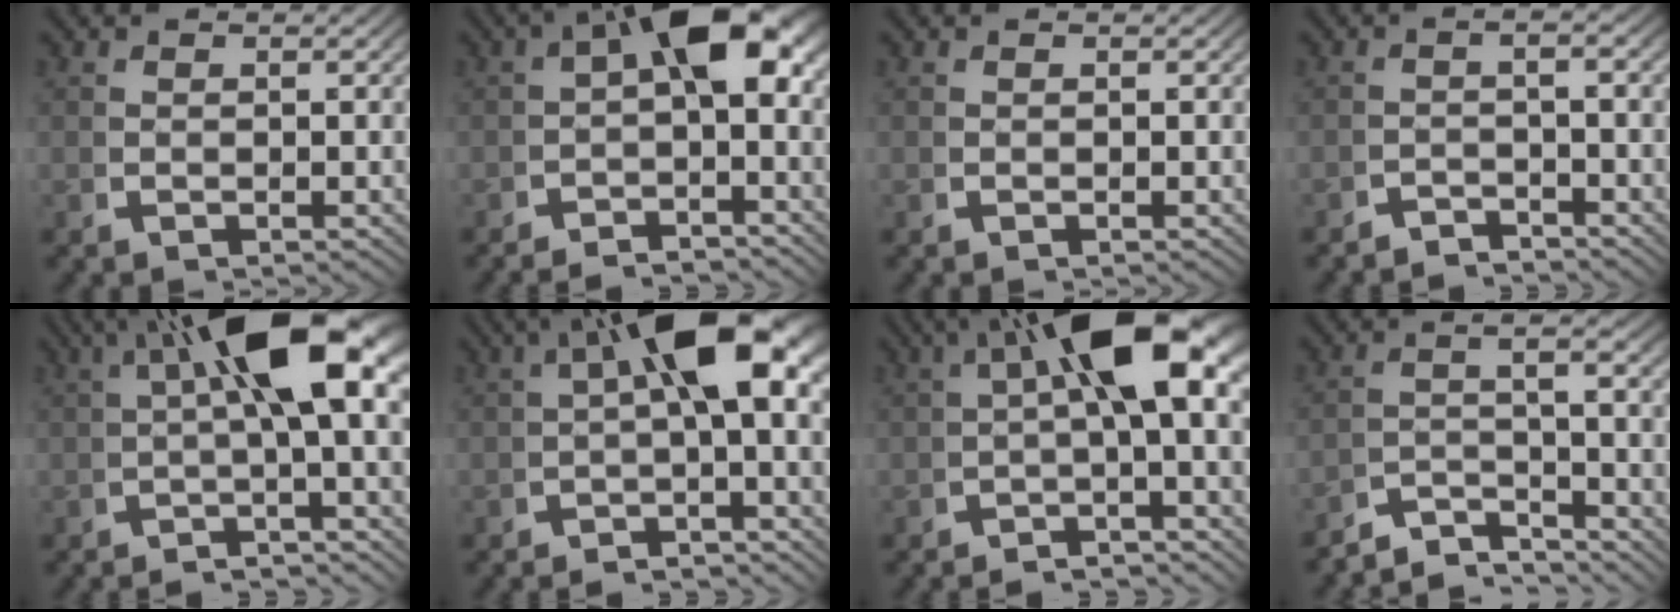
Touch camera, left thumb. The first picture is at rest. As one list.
[{"total": 7.8, "force": [-0.7, 3.9, 6.7], "torque": [-0.082, -0.002, -0.016]}, {"total": 0.0}, {"total": 2.6, "force": [-2.5, 0.3, 0.6], "torque": [-0.006, -0.008, -0.043]}, {"total": 11.3, "force": [0.7, 4.3, 10.4], "torque": [-0.151, 0.010, 0.006]}, {"total": 9.3, "force": [0.2, 3.8, 8.5], "torque": [-0.123, 0.002, 0.001]}, {"total": 10.3, "force": [0.2, 4.2, 9.4], "torque": [-0.135, 0.004, 0.000]}, {"total": 4.6, "force": [-3.9, 1.4, 2.1], "torque": [-0.031, -0.013, -0.068]}]